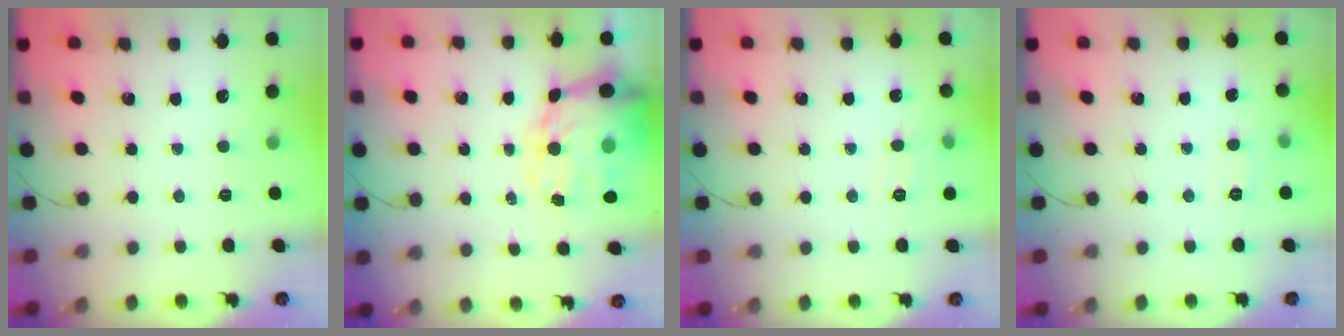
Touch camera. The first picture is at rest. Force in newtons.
{"total": 17.6, "press": 17.0, "slide": 4.7}
{"total": 4.6, "press": 4.2, "slide": 1.9}
{"total": 6.1, "press": 6.0, "slide": 1.4}